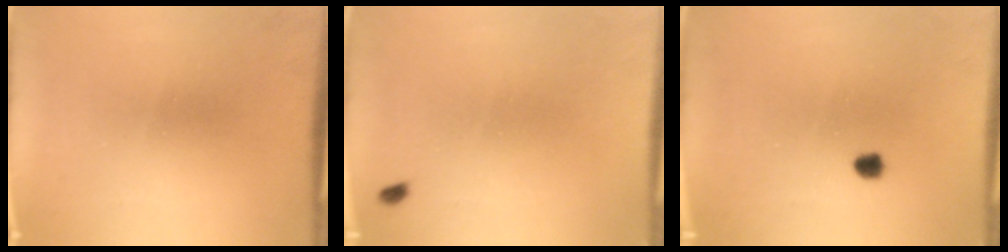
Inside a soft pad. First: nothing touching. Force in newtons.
{"total": 0.8}
{"total": 1.9}